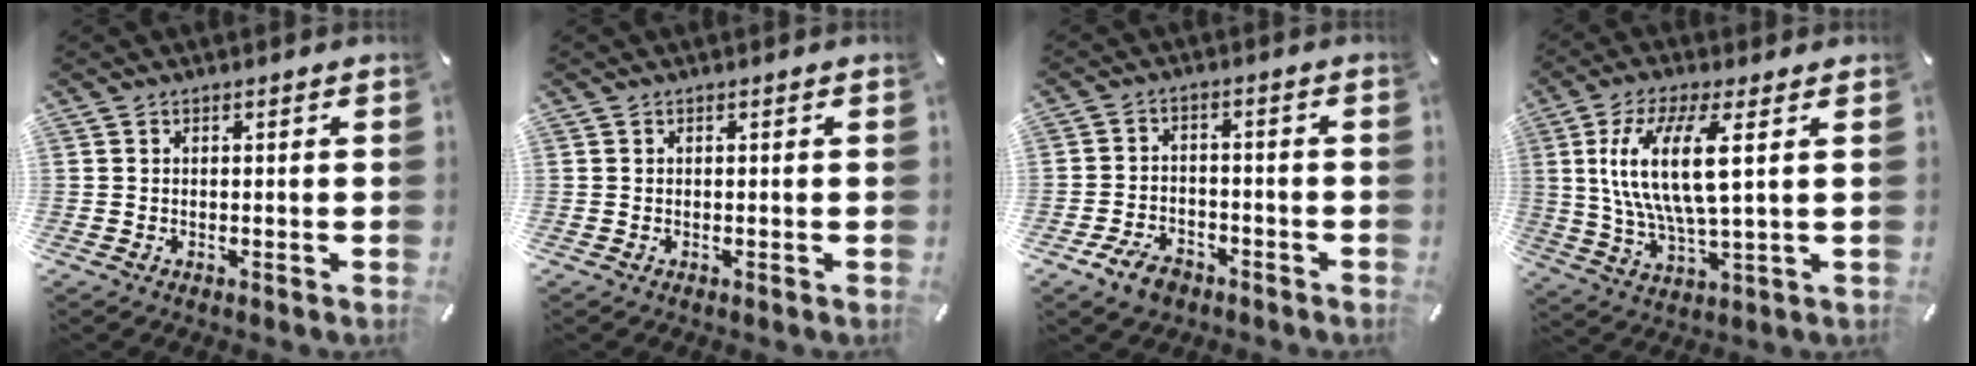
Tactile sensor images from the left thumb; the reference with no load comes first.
{"total": 0.0}
{"total": 5.9, "force": [-3.8, 3.7, 2.5], "torque": [-0.052, 0.022, -0.074]}
{"total": 14.3, "force": [3.2, 4.1, 13.3], "torque": [-0.283, -0.007, 0.050]}